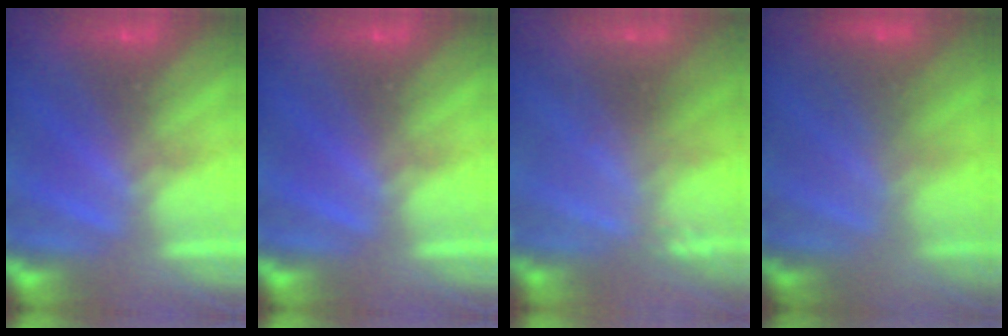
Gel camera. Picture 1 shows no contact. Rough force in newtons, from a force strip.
{"total": 0.0}
{"total": 2.1}
{"total": 2.8}